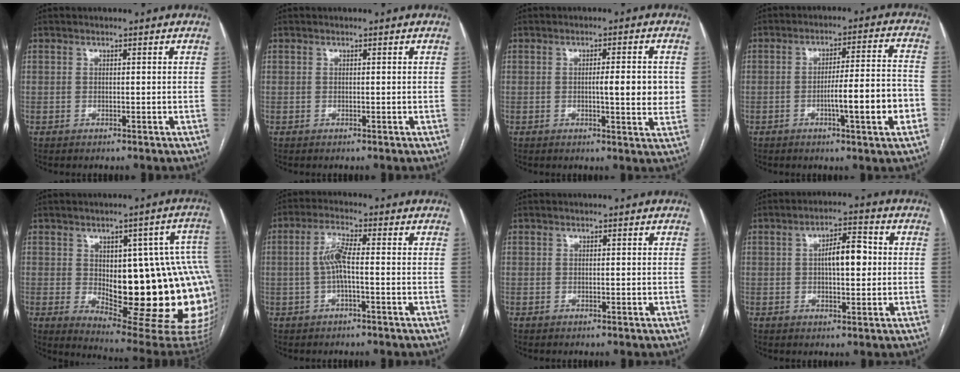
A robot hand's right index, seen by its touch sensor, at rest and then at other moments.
{"total": 0.0}
{"total": 5.9, "force": [0.1, 0.8, 5.8], "torque": [-0.079, -0.004, -0.004]}
{"total": 10.6, "force": [-3.5, 0.3, 10.0], "torque": [-0.150, 0.007, -0.049]}
{"total": 24.8, "force": [-1.0, 7.6, 23.5], "torque": [-0.222, 0.016, 0.015]}
{"total": 4.6, "force": [-0.3, 0.7, 4.6], "torque": [-0.095, 0.012, -0.004]}
{"total": 0.0}
{"total": 6.4, "force": [0.6, 2.2, 5.9], "torque": [-0.096, 0.014, 0.007]}